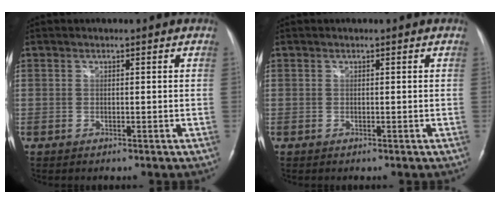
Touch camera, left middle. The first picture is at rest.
{"total": 0.0}